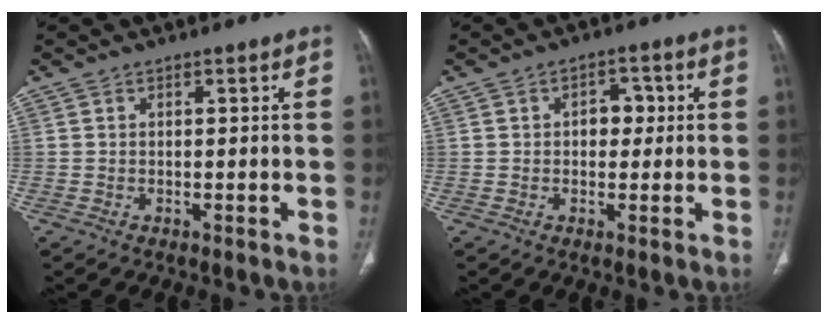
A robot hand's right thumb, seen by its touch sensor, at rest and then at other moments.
{"total": 4.1, "force": [0.4, 3.0, 2.7], "torque": [-0.014, 0.008, 0.002]}